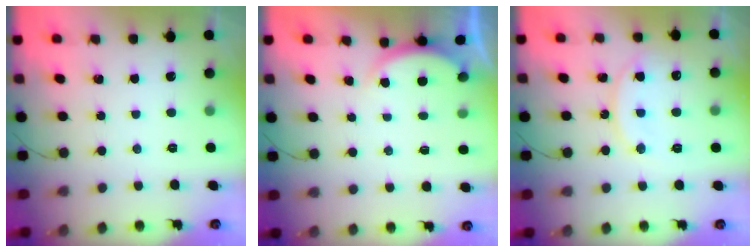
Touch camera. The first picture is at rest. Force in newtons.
{"total": 2.2, "press": 2.2, "slide": 0.6}
{"total": 10.5, "press": 10.5, "slide": 0.5}